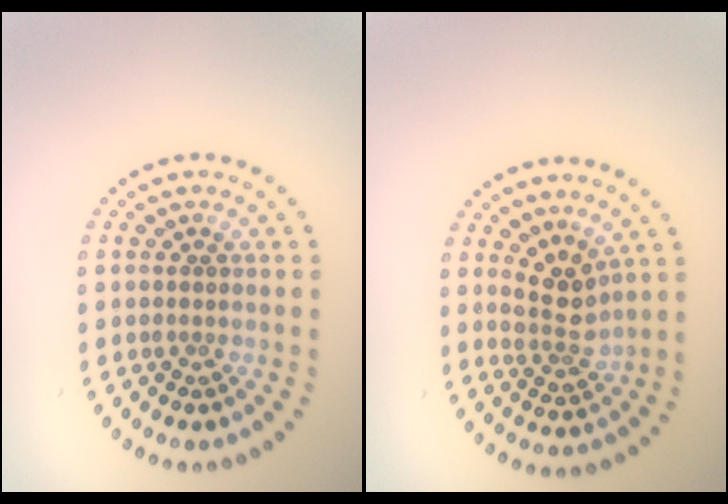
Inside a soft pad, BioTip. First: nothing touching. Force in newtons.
{"total": 2.7, "press": 2.3, "slide": 1.4}